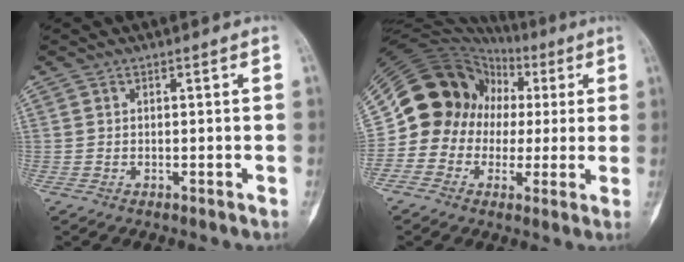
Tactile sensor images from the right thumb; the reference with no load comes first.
{"total": 15.1, "force": [0.9, 14.2, 5.1], "torque": [-0.066, 0.062, 0.019]}